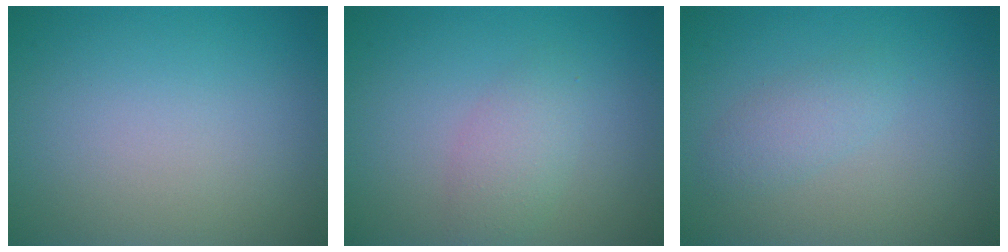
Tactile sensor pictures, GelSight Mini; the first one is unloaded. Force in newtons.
{"total": 2.3, "press": 2.3, "slide": 0.1}
{"total": 1.8, "press": 1.8, "slide": 0.1}